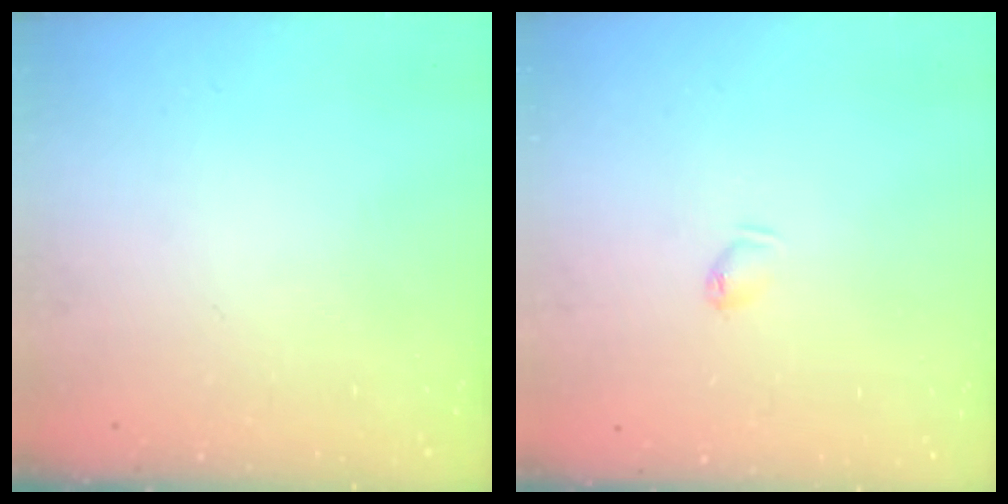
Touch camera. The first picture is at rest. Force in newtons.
{"total": 4.4, "press": 4.4, "slide": 0.8}